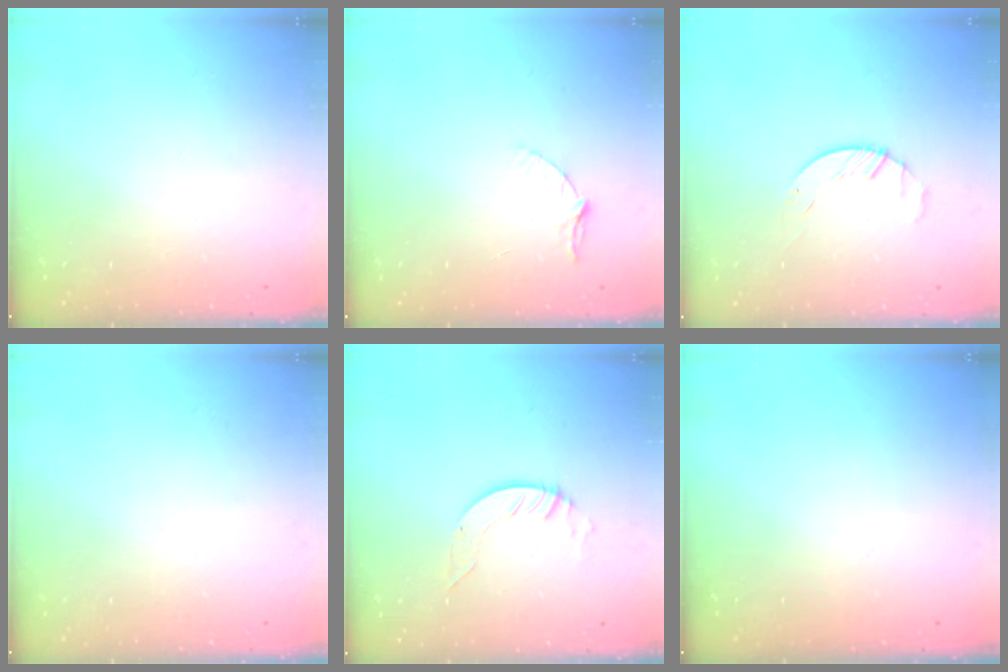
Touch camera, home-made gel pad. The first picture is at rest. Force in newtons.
{"total": 4.0, "press": 3.9, "slide": 0.4}
{"total": 1.8, "press": 1.7, "slide": 0.3}
{"total": 0.0}
{"total": 4.0, "press": 4.0, "slide": 0.2}
{"total": 0.0}